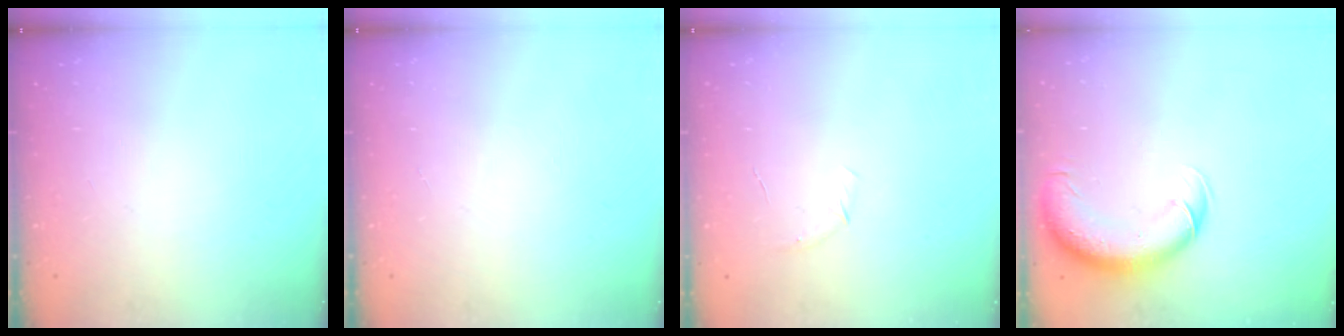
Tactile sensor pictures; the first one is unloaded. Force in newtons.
{"total": 0.0}
{"total": 3.8, "press": 3.6, "slide": 1.2}
{"total": 11.0, "press": 10.6, "slide": 2.8}